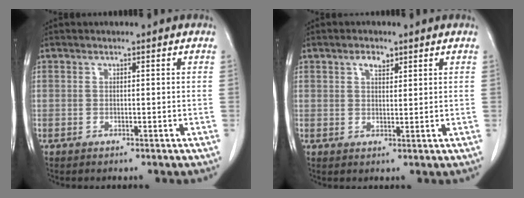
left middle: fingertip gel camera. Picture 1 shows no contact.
{"total": 2.4, "force": [1.5, 1.1, 1.5], "torque": [-0.028, 0.002, 0.026]}